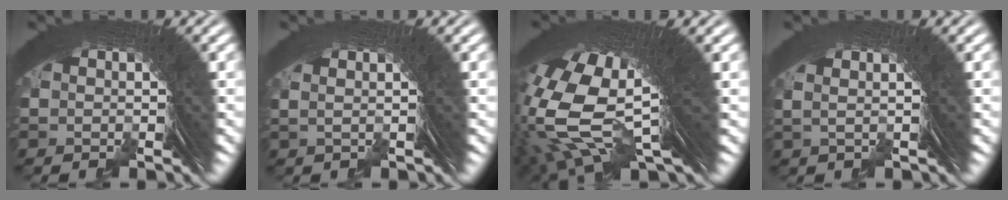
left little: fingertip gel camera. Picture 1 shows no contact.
{"total": 1.7, "force": [0.8, -0.1, 1.5], "torque": [-0.023, 0.008, 0.013]}
{"total": 16.9, "force": [4.5, 8.7, 13.7], "torque": [-0.275, -0.010, 0.081]}
{"total": 2.4, "force": [1.2, 0.3, 2.1], "torque": [-0.034, 0.010, 0.018]}